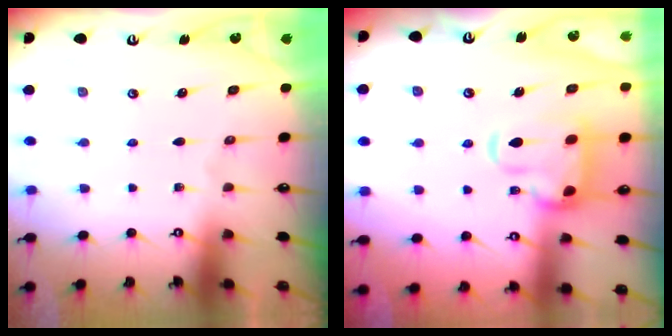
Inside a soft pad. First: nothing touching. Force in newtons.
{"total": 6.5, "press": 6.3, "slide": 1.6}